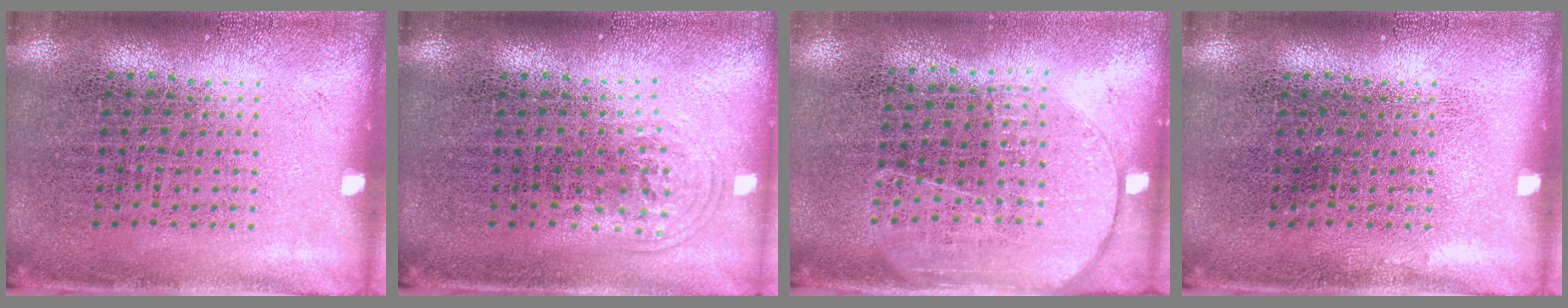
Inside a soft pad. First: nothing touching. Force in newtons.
{"total": 0.9, "press": 0.7, "slide": 0.6}
{"total": 1.9, "press": 1.5, "slide": 1.1}
{"total": 0.0}